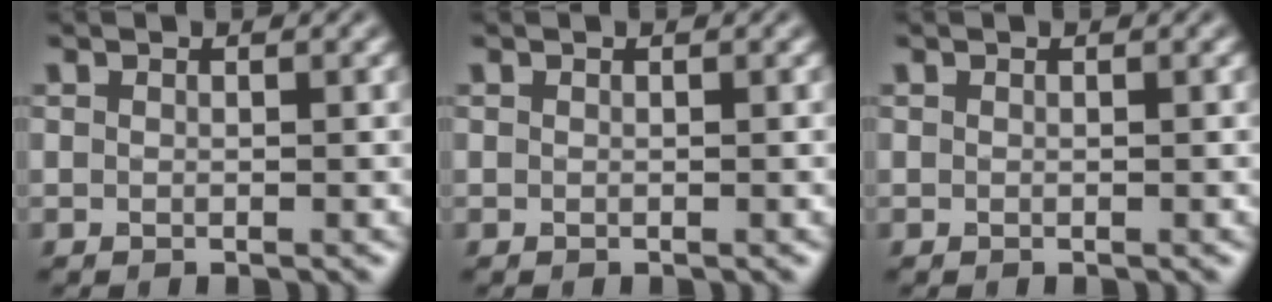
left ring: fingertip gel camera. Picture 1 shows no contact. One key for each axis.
{"total": 0.0}
{"total": 0.0}